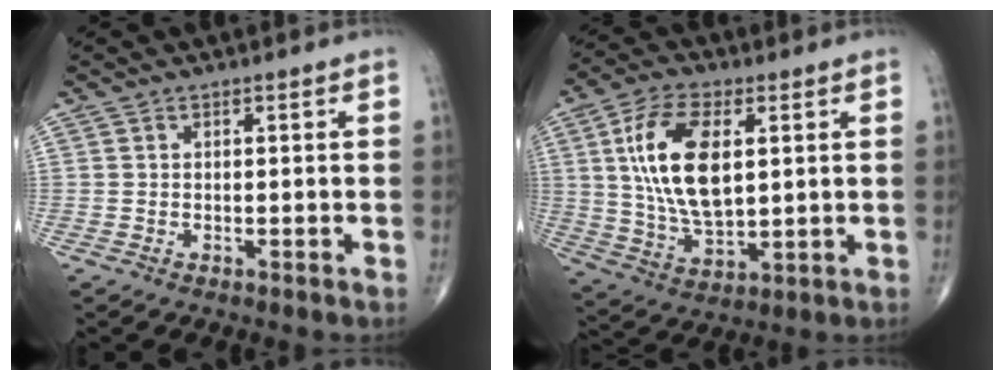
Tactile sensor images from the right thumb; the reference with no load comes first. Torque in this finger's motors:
{"motor_torque": [-0.83, 1.60, 1.17, 0.96, 0.21]}